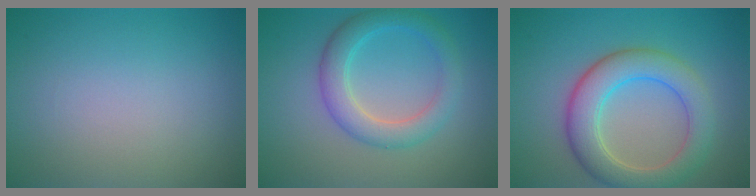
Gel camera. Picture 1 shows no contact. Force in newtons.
{"total": 4.0, "press": 4.0, "slide": 0.1}
{"total": 6.1, "press": 6.1, "slide": 0.2}